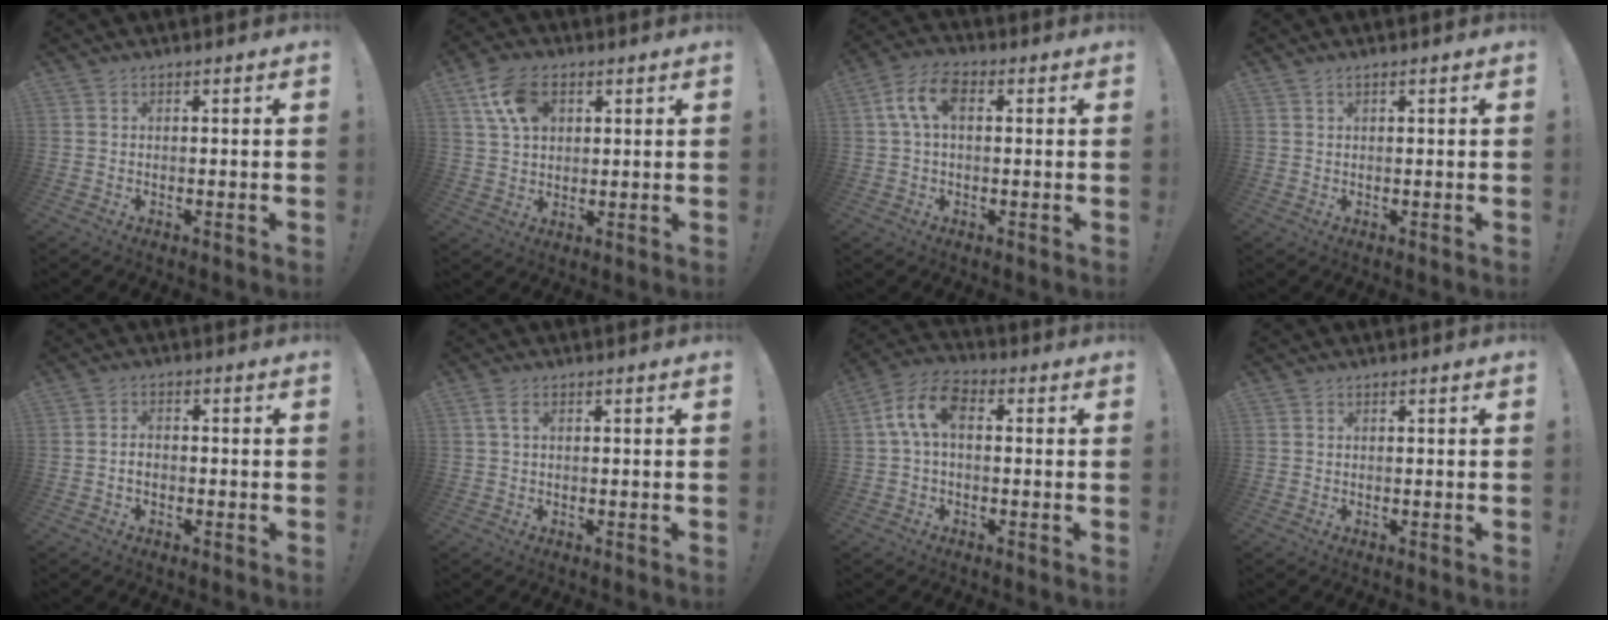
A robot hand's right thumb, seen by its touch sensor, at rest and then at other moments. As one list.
[{"total": 10.9, "force": [4.4, 7.1, 7.0], "torque": [-0.112, -0.002, 0.086]}, {"total": 8.7, "force": [1.9, 5.1, 6.8], "torque": [-0.139, 0.012, 0.038]}, {"total": 1.0, "force": [0.6, 0.2, 0.7], "torque": [-0.020, 0.001, 0.013]}, {"total": 2.2, "force": [-0.9, 1.4, 1.5], "torque": [-0.027, 0.007, -0.016]}, {"total": 2.4, "force": [0.7, 1.4, 1.9], "torque": [-0.031, 0.003, 0.011]}, {"total": 9.4, "force": [1.5, 5.3, 7.6], "torque": [-0.162, 0.010, 0.033]}, {"total": 0.0}]